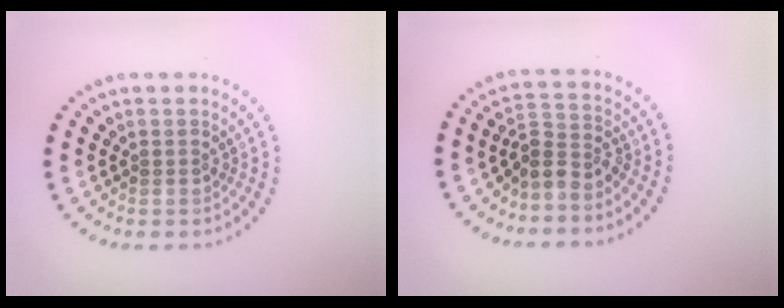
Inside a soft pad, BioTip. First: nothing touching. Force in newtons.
{"total": 2.7, "press": 1.9, "slide": 1.8}